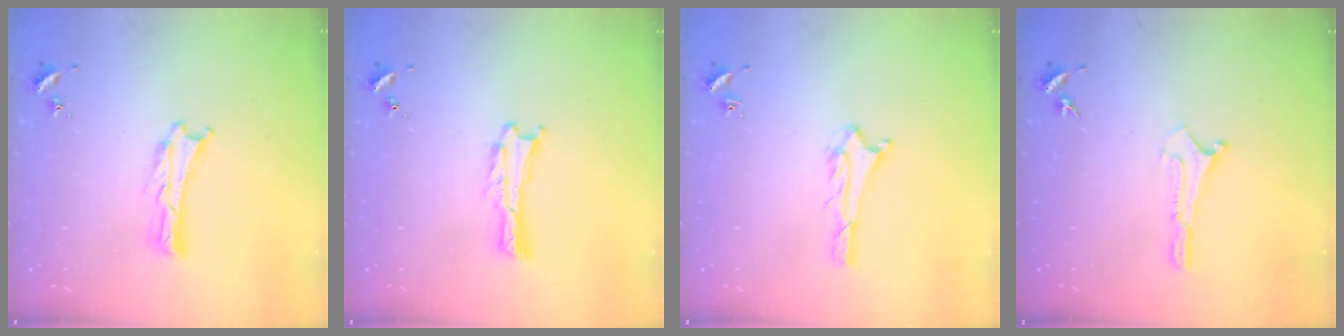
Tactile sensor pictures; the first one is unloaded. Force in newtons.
{"total": 0.0}
{"total": 1.6, "press": 1.6, "slide": 0.1}
{"total": 0.0}